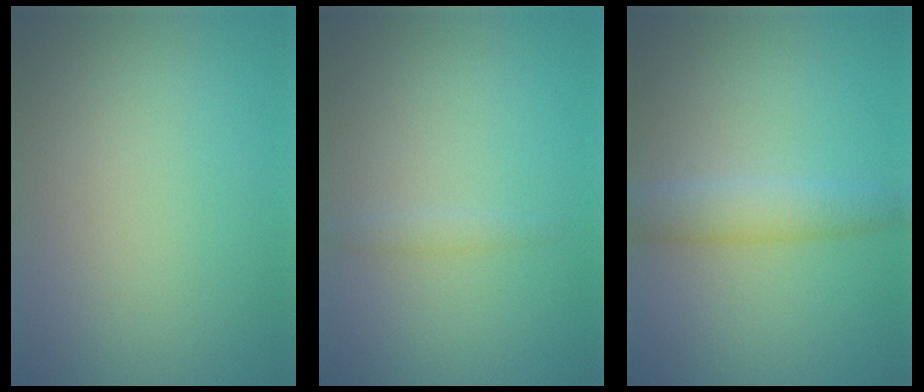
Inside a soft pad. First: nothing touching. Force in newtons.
{"total": 0.8, "press": 0.8, "slide": 0.1}
{"total": 3.0, "press": 3.0, "slide": 0.0}